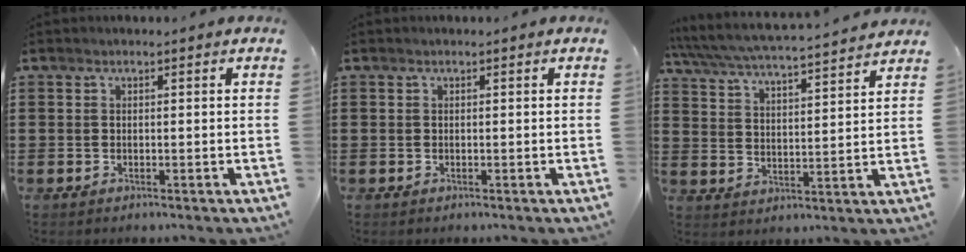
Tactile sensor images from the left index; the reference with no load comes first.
{"total": 0.0}
{"total": 4.9, "force": [4.6, -0.4, 1.5], "torque": [-0.050, -0.037, 0.072]}